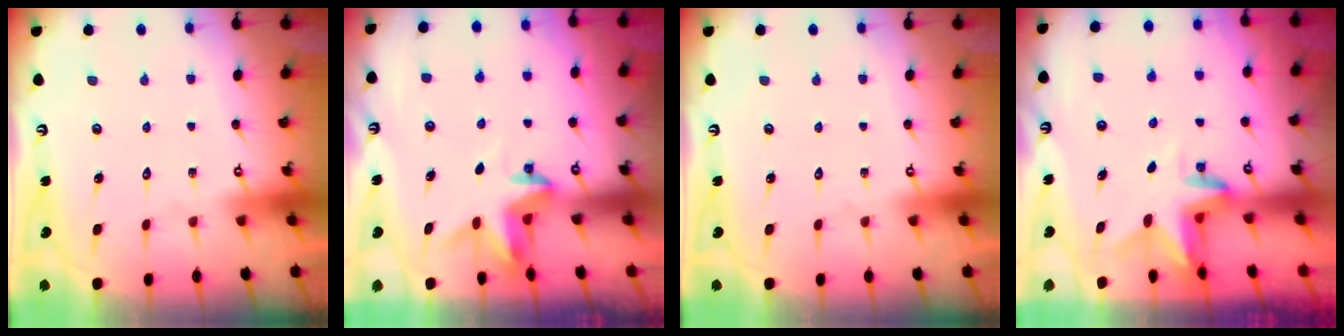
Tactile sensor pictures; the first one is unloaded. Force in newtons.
{"total": 3.2, "press": 3.2, "slide": 0.1}
{"total": 0.0}
{"total": 2.9, "press": 2.9, "slide": 0.2}